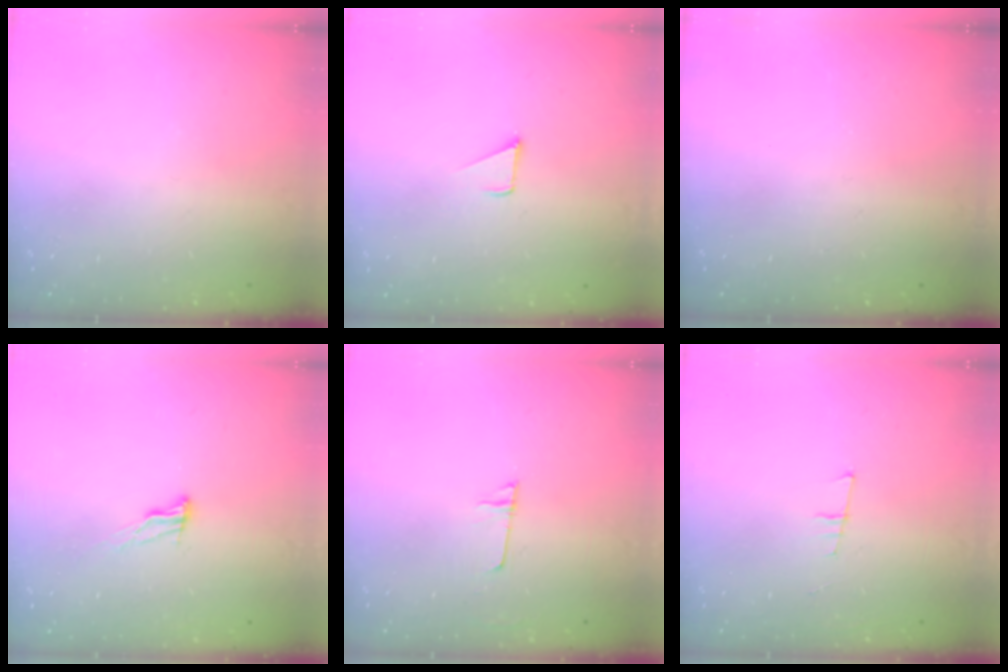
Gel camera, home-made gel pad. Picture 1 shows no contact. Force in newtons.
{"total": 2.3, "press": 2.3, "slide": 0.2}
{"total": 0.0}
{"total": 5.1, "press": 5.1, "slide": 0.5}
{"total": 4.4, "press": 4.4, "slide": 0.5}
{"total": 6.6, "press": 5.9, "slide": 2.9}